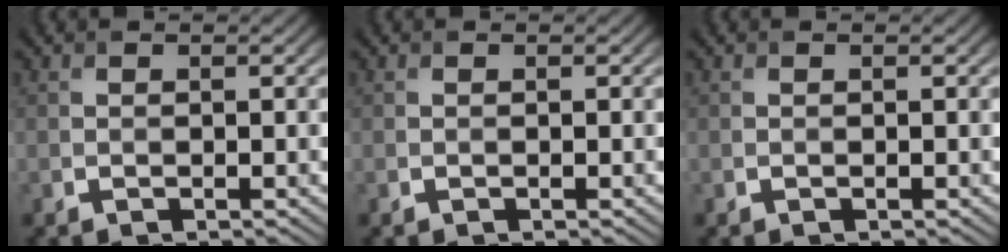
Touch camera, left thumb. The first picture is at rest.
{"total": 0.0}
{"total": 0.0}